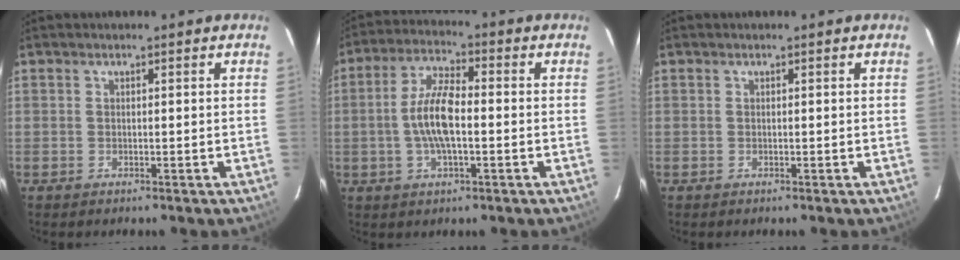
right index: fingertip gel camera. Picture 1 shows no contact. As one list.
[{"total": 8.4, "force": [-1.3, 2.6, 7.9], "torque": [-0.160, 0.008, -0.027]}, {"total": 0.0}]